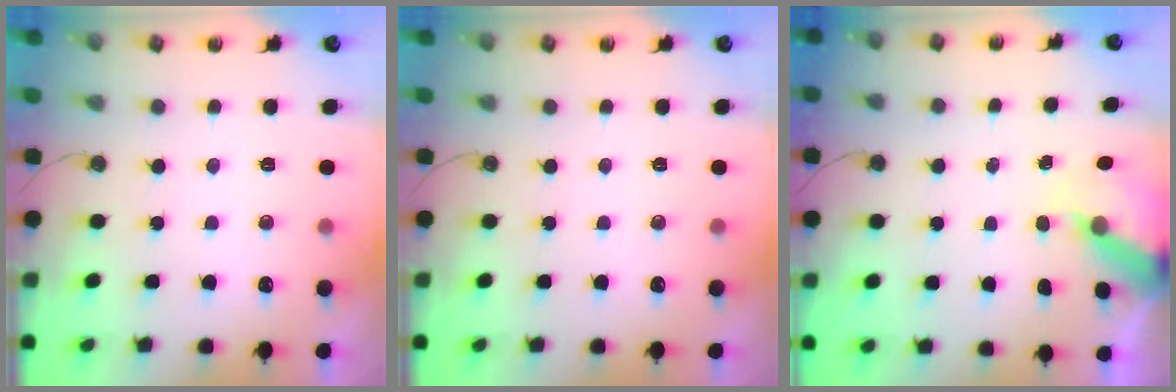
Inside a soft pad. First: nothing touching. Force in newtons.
{"total": 0.0}
{"total": 7.0, "press": 7.0, "slide": 0.7}